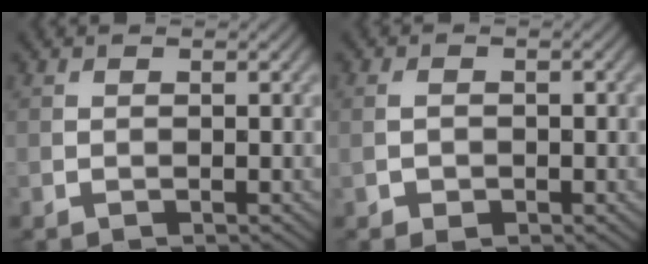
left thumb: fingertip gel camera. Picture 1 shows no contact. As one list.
[{"total": 2.0, "force": [-0.7, 1.3, 1.3], "torque": [-0.027, -0.002, -0.007]}]